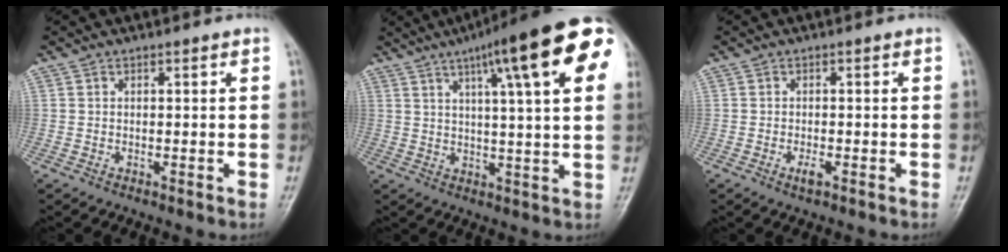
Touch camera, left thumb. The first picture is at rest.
{"total": 20.8, "force": [9.6, 3.8, 18.1], "torque": [-0.247, 0.001, 0.120]}
{"total": 1.6, "force": [-1.0, 0.5, 1.2], "torque": [-0.025, 0.003, -0.017]}